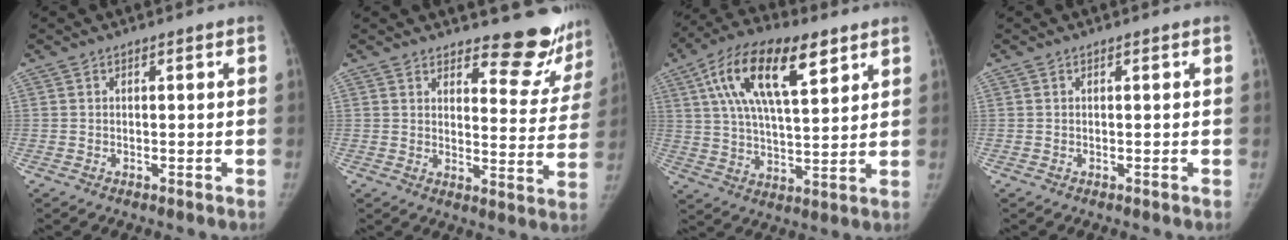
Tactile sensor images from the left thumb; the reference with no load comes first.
{"total": 13.1, "force": [12.0, 4.1, 3.3], "torque": [0.007, -0.117, 0.135]}
{"total": 18.7, "force": [8.5, 7.8, 14.8], "torque": [-0.249, -0.008, 0.146]}
{"total": 0.0}